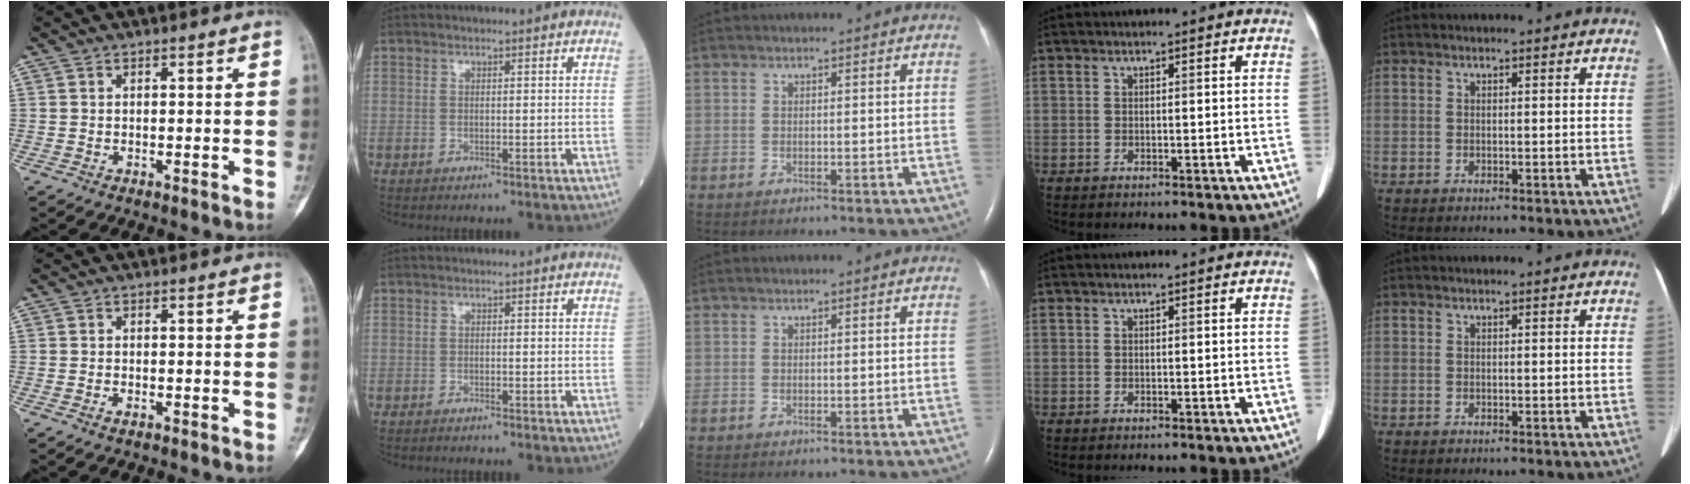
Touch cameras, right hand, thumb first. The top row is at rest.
{"thumb": {"total": 0.6, "force": [-0.3, 0.4, 0.4], "torque": [-0.007, 0.001, -0.006]}, "index": {"total": 0.8, "force": [-0.7, 0.1, 0.2], "torque": [-0.008, -0.001, -0.012]}}